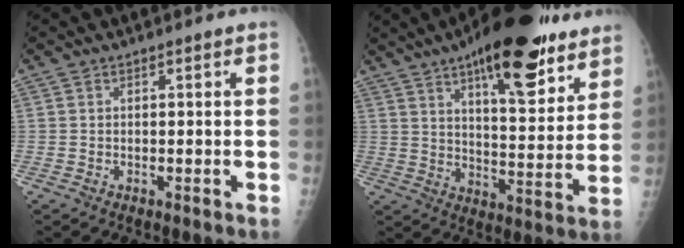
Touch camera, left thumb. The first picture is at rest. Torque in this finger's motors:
{"motor_torque": [0.91, 1.02, 1.51, -1.26, 0.18]}